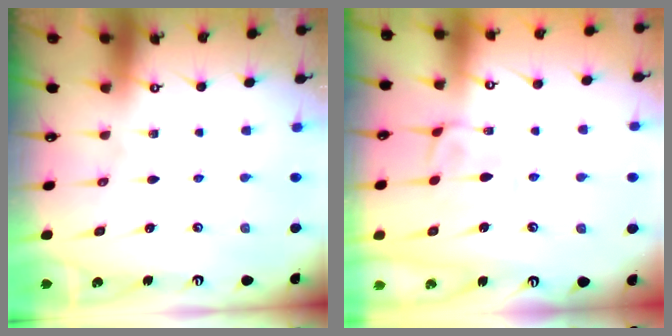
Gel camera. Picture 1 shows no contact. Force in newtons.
{"total": 3.0, "press": 2.9, "slide": 0.7}